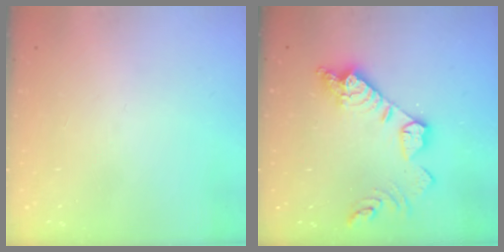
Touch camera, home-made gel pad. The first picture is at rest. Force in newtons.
{"total": 15.0, "press": 14.9, "slide": 1.4}